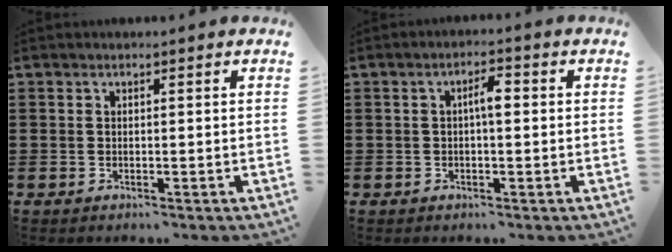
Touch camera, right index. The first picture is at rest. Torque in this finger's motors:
{"motor_torque": [0.77, -0.31, 0.11, 0.07]}